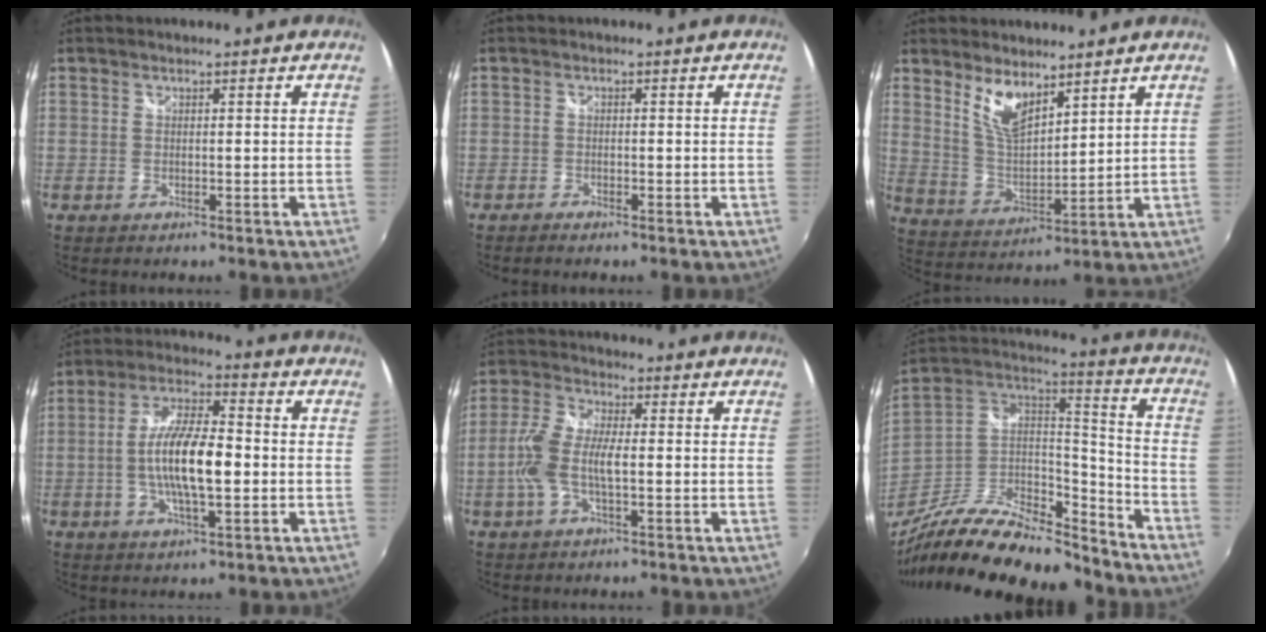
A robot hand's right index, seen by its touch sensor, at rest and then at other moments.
{"total": 1.3, "force": [-1.1, 0.3, 0.5], "torque": [-0.017, -0.004, -0.024]}
{"total": 8.4, "force": [5.7, 3.0, 5.3], "torque": [-0.101, -0.006, 0.116]}
{"total": 12.3, "force": [-1.6, 3.6, 11.7], "torque": [-0.228, 0.003, -0.031]}
{"total": 8.8, "force": [-1.2, 3.2, 8.1], "torque": [-0.177, 0.006, -0.028]}
{"total": 27.8, "force": [-21.7, 9.2, 14.8], "torque": [-0.279, -0.011, -0.362]}